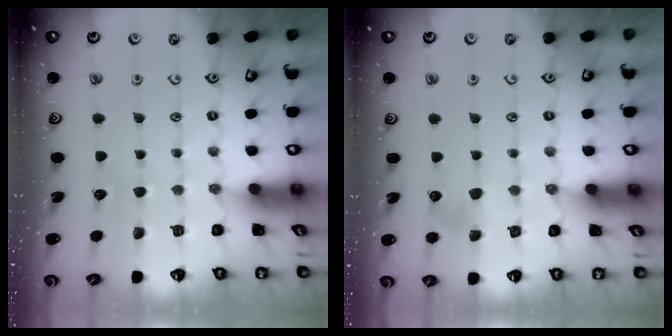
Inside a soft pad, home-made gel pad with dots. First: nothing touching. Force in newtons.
{"total": 2.4, "press": 2.4, "slide": 0.4}